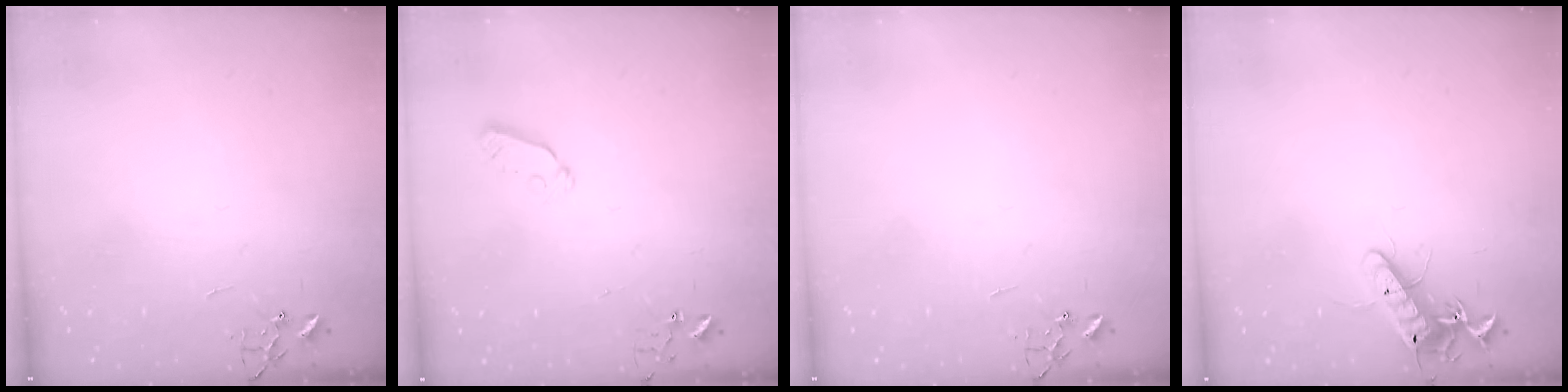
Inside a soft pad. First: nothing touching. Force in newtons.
{"total": 3.7, "press": 3.6, "slide": 0.5}
{"total": 0.0}
{"total": 12.8, "press": 12.8, "slide": 0.6}